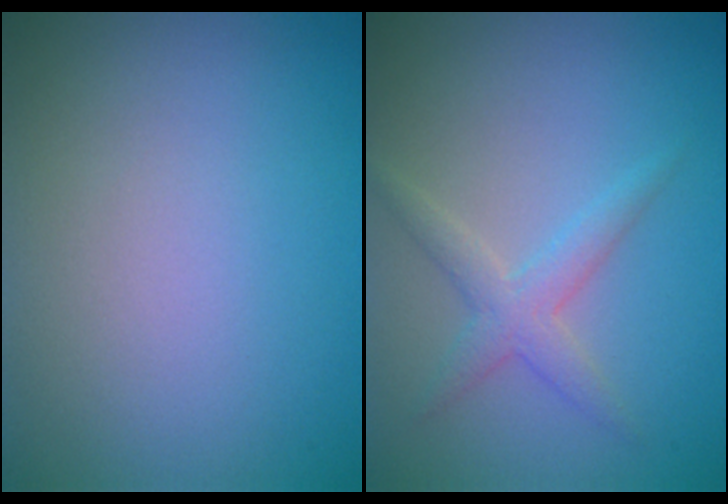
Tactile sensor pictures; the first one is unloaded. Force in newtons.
{"total": 2.3, "press": 2.3, "slide": 0.0}